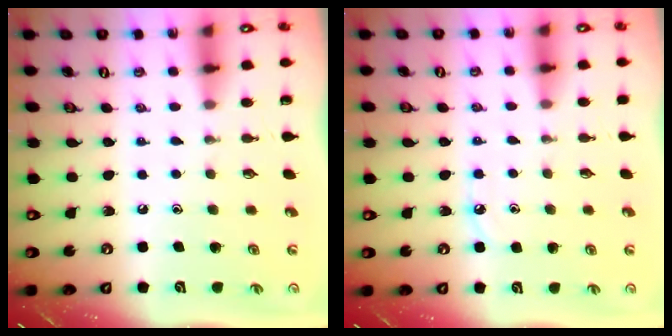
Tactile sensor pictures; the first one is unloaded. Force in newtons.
{"total": 4.6, "press": 4.6, "slide": 0.3}